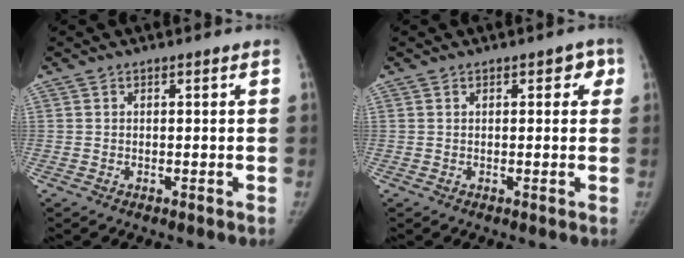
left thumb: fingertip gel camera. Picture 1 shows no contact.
{"total": 2.3, "force": [0.9, 1.4, 1.6], "torque": [0.007, 0.003, 0.002]}